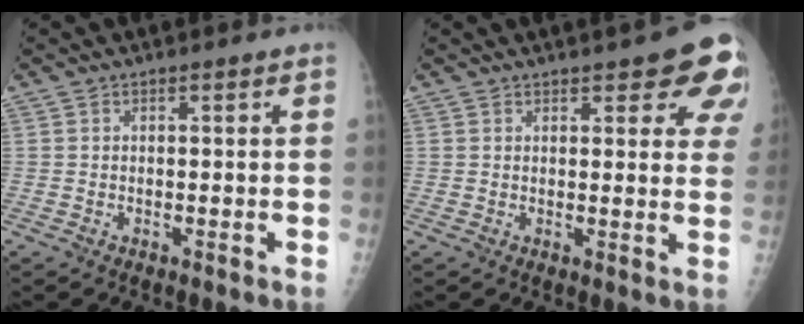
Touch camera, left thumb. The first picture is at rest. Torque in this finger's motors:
{"motor_torque": [-0.03, 0.30, -0.10, -0.37, 0.03]}